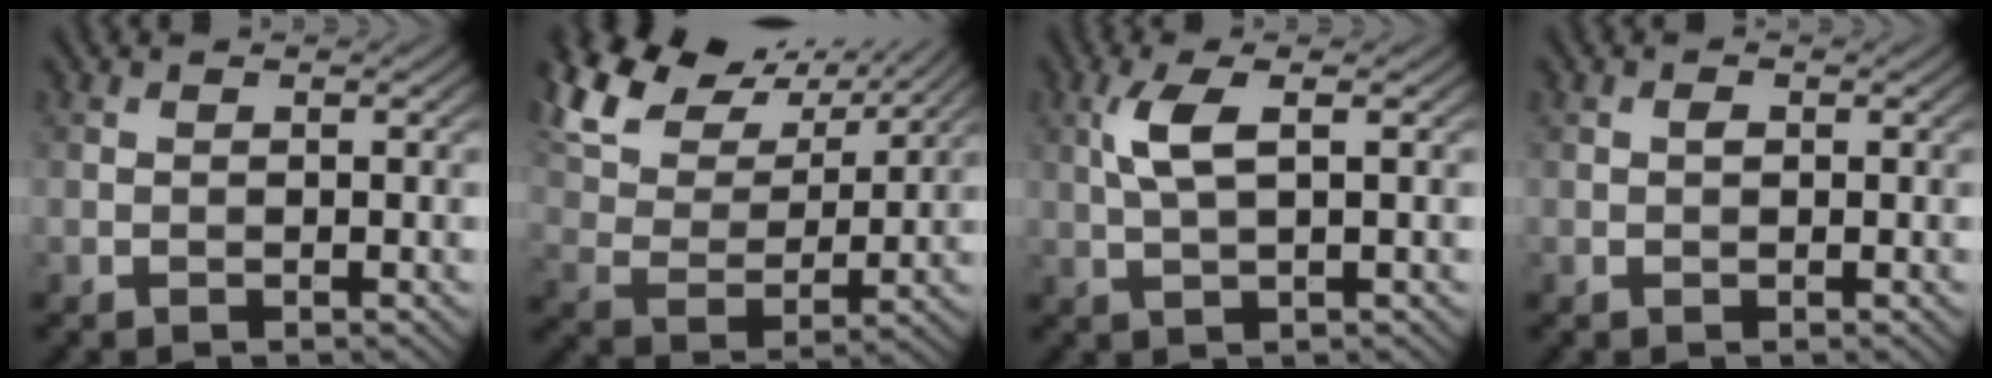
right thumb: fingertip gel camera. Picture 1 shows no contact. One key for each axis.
{"total": 14.2, "fx": 10.2, "fy": 6.3, "fz": 7.6, "tx": -0.205, "ty": 0.029, "tz": 0.162}
{"total": 4.1, "fx": 1.1, "fy": 1.0, "fz": 3.8, "tx": -0.088, "ty": 0.007, "tz": 0.023}
{"total": 0.7, "fx": 0.1, "fy": 0.5, "fz": 0.5, "tx": -0.009, "ty": 0.000, "tz": 0.000}